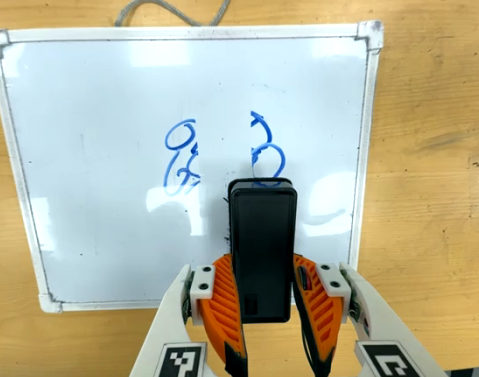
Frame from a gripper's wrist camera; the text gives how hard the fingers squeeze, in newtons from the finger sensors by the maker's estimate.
{"total": 7.6, "left": 5.9, "right": 9.4}